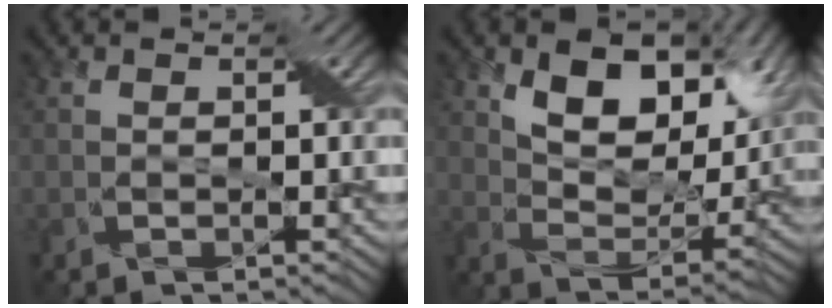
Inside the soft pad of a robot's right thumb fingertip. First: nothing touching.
{"total": 10.5, "force": [5.5, 5.8, 6.8], "torque": [-0.117, -0.008, 0.092]}